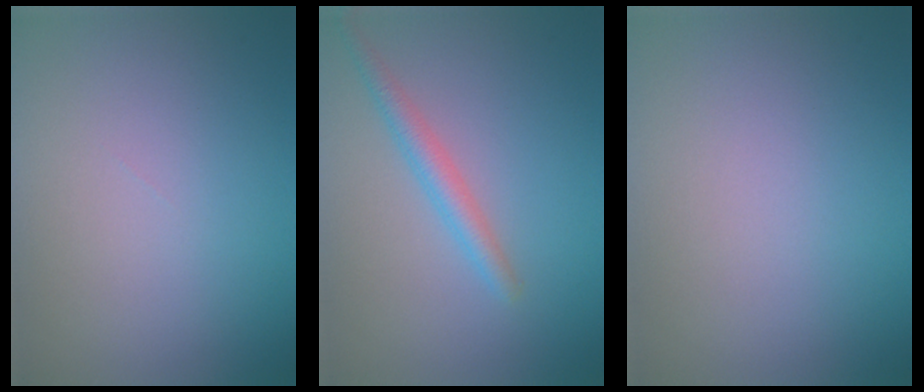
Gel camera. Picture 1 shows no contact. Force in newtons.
{"total": 2.2, "press": 2.2, "slide": 0.0}
{"total": 0.0}